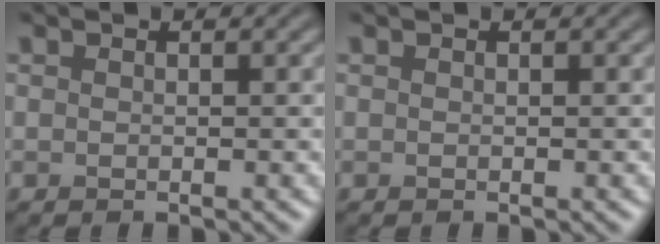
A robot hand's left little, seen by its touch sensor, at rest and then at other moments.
{"total": 0.0}